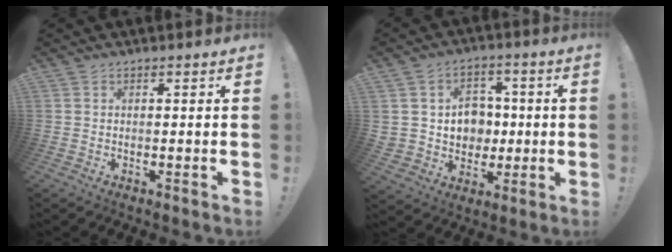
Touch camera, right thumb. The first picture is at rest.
{"total": 9.3, "force": [0.8, 8.9, 2.6], "torque": [-0.031, -0.005, 0.029]}